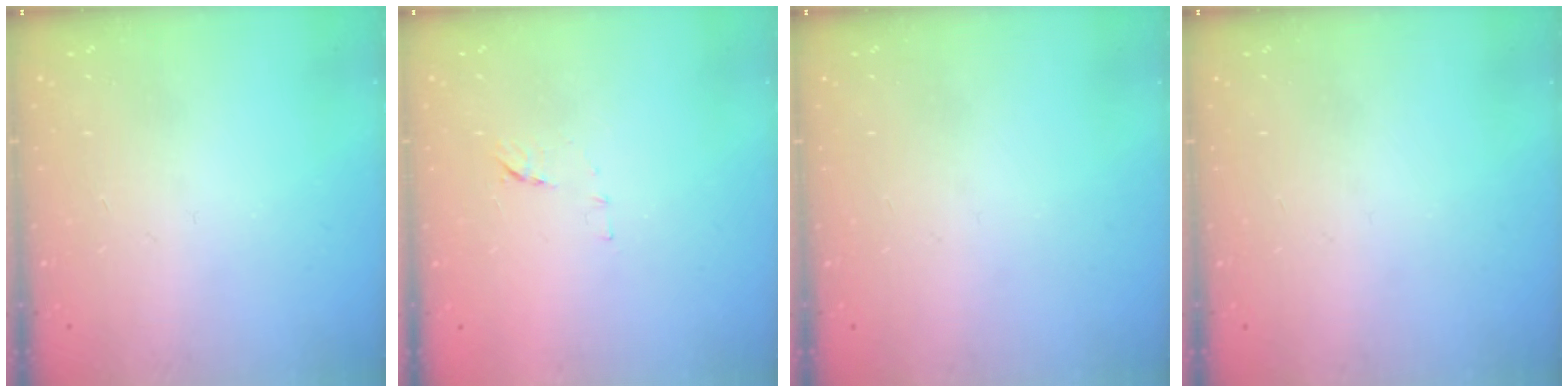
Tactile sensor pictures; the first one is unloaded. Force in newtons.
{"total": 7.7, "press": 7.7, "slide": 0.5}
{"total": 0.0}
{"total": 0.0}